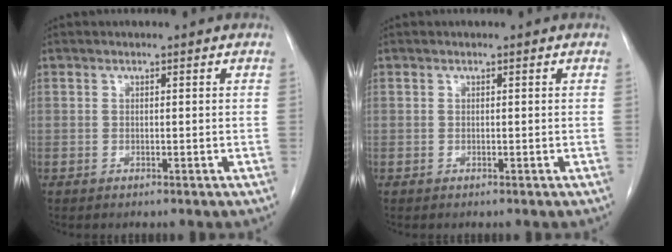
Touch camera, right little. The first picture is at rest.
{"total": 0.0}